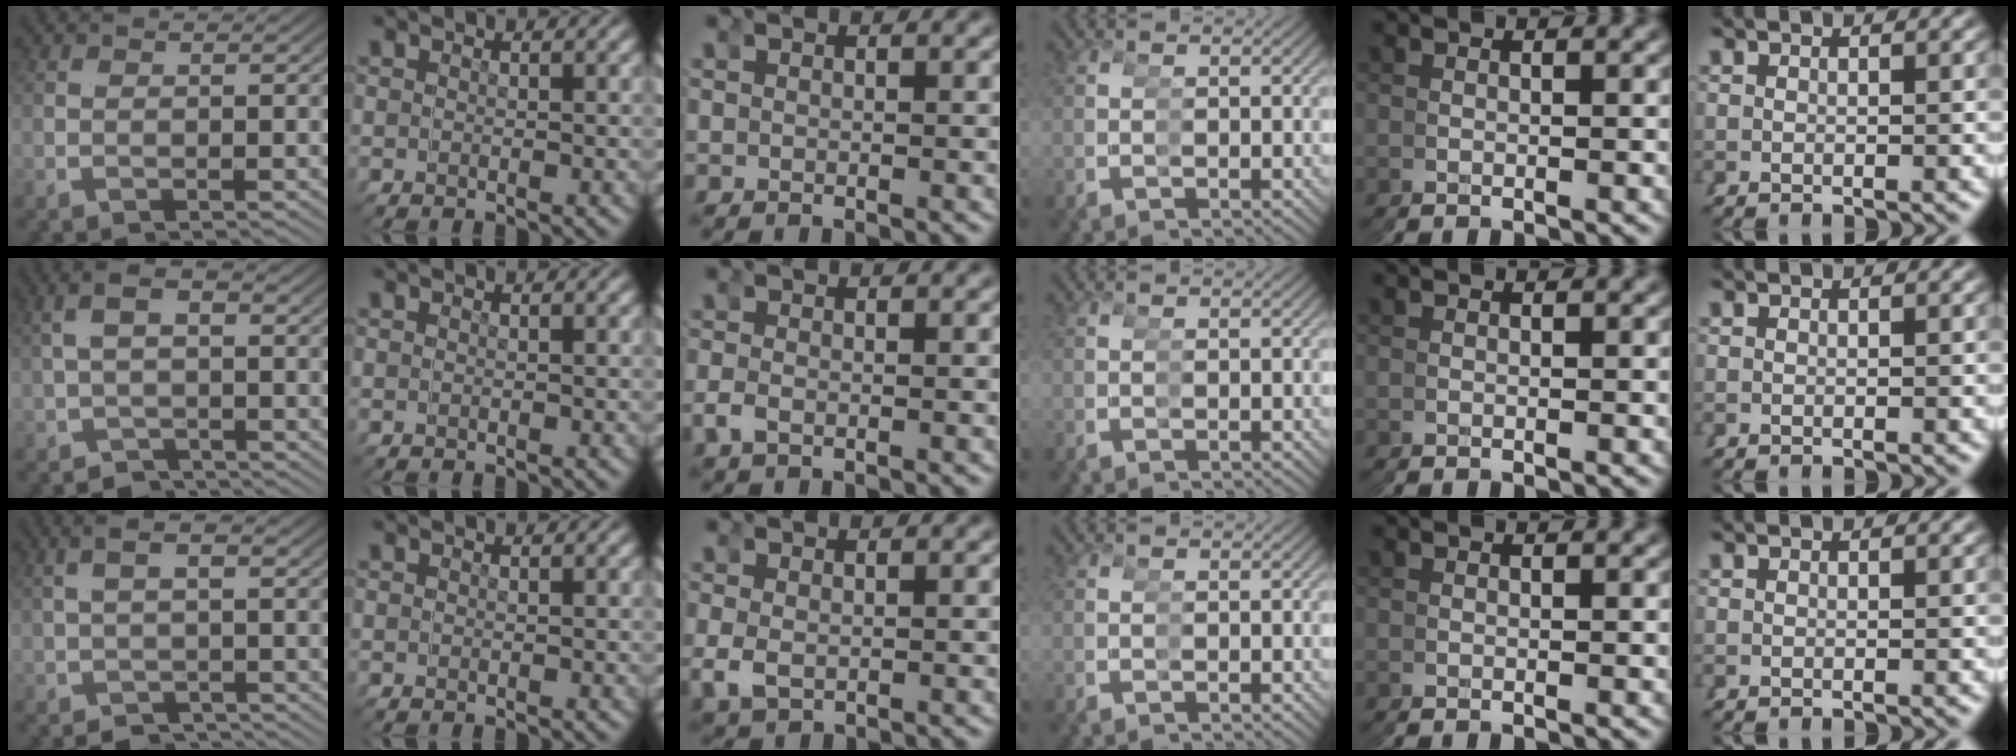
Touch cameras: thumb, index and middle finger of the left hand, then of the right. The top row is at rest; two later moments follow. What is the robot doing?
{"motion": "grasp_and_lifting", "object": "bandage"}